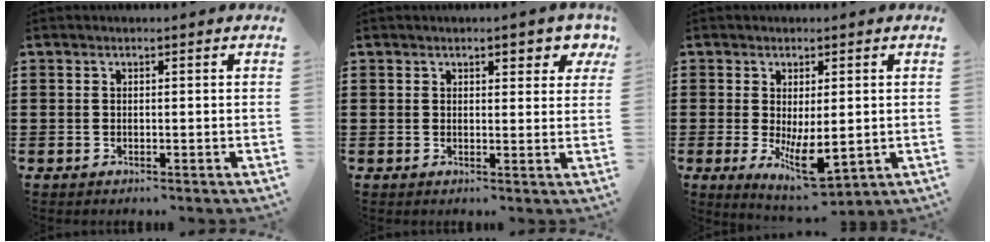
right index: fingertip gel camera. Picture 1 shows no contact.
{"total": 2.8, "force": [1.9, 1.1, 1.7], "torque": [-0.014, -0.001, 0.028]}
{"total": 6.4, "force": [-1.1, 2.5, 5.7], "torque": [-0.097, -0.012, -0.018]}